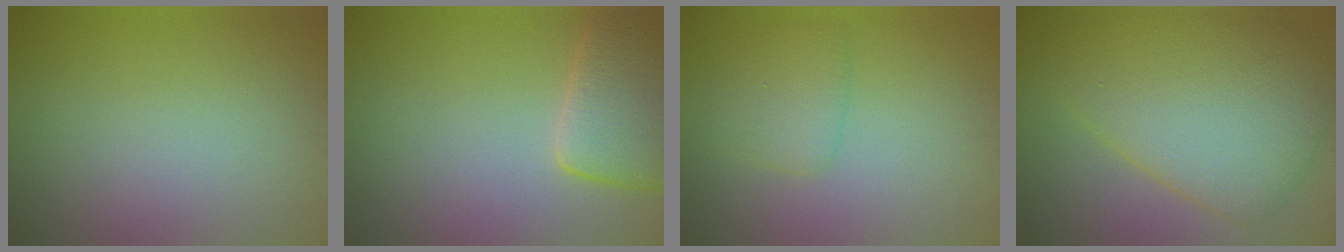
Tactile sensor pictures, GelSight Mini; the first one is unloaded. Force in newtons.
{"total": 5.2, "press": 5.2, "slide": 0.4}
{"total": 2.5, "press": 2.5, "slide": 0.1}
{"total": 9.3, "press": 9.3, "slide": 0.1}